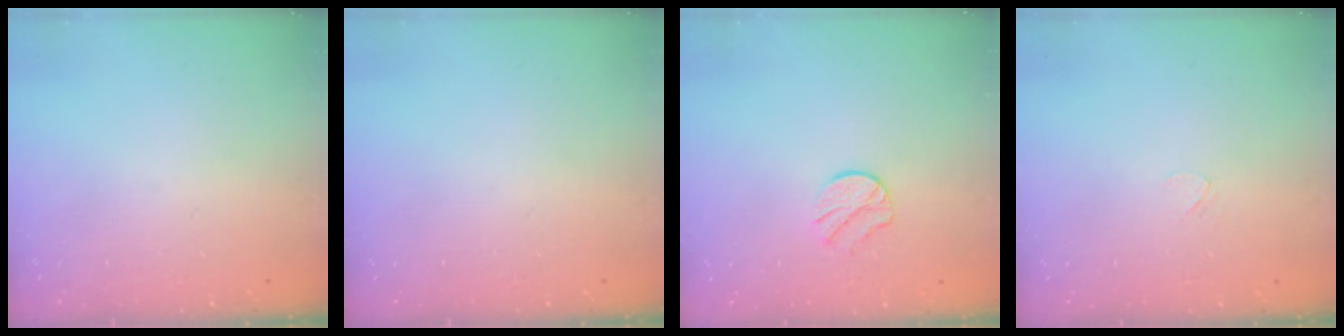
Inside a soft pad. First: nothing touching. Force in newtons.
{"total": 0.0}
{"total": 5.5, "press": 5.5, "slide": 0.6}
{"total": 3.1, "press": 3.1, "slide": 0.4}